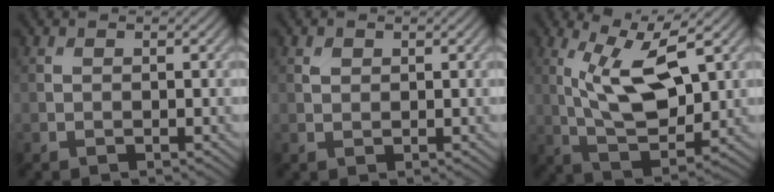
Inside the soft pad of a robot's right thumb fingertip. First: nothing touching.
{"total": 0.9, "force": [0.5, 0.7, 0.3], "torque": [-0.008, -0.003, 0.010]}
{"total": 11.1, "force": [3.0, 4.2, 9.8], "torque": [-0.194, -0.002, 0.057]}